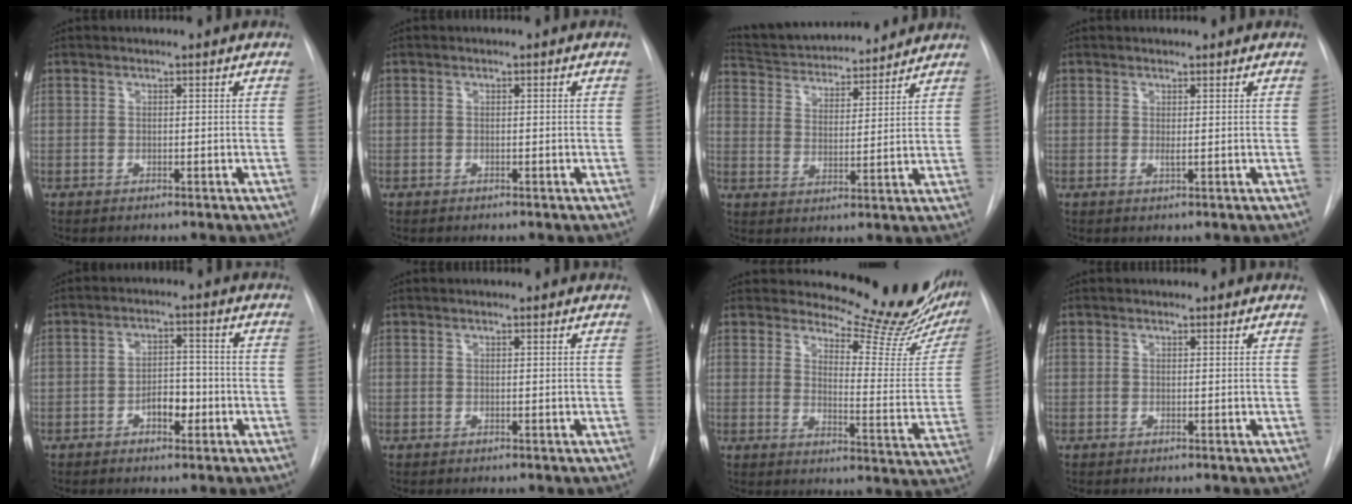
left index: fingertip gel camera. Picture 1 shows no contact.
{"total": 0.0}
{"total": 16.4, "force": [15.3, 3.3, 4.9], "torque": [-0.083, 0.019, 0.240]}
{"total": 0.6, "force": [0.2, 0.1, 0.6], "torque": [-0.018, -0.005, 0.002]}
{"total": 4.2, "force": [-1.7, 2.1, 3.2], "torque": [-0.047, 0.006, -0.028]}
{"total": 0.7, "force": [0.7, 0.2, 0.2], "torque": [-0.010, 0.006, 0.011]}
{"total": 18.4, "force": [17.0, 2.7, 6.7], "torque": [-0.078, -0.115, 0.192]}
{"total": 0.8, "force": [0.7, 0.4, 0.1], "torque": [-0.004, -0.003, 0.006]}